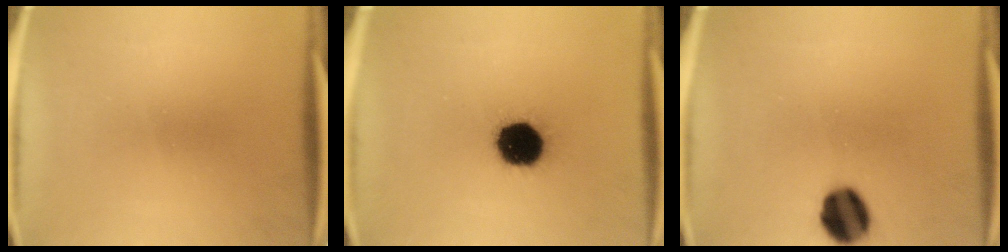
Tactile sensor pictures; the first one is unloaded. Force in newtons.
{"total": 14.0}
{"total": 10.0}